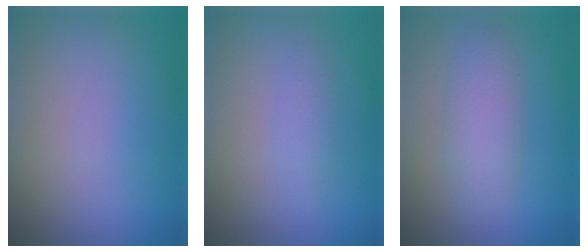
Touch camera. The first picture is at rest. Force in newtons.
{"total": 1.4, "press": 1.4, "slide": 0.1}
{"total": 3.2, "press": 3.2, "slide": 0.1}